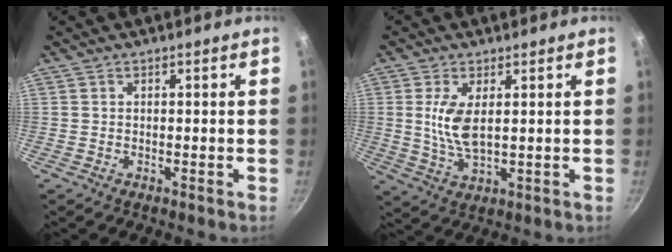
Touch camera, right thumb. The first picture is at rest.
{"total": 7.1, "force": [1.4, 3.0, 6.3], "torque": [-0.123, -0.012, 0.033]}